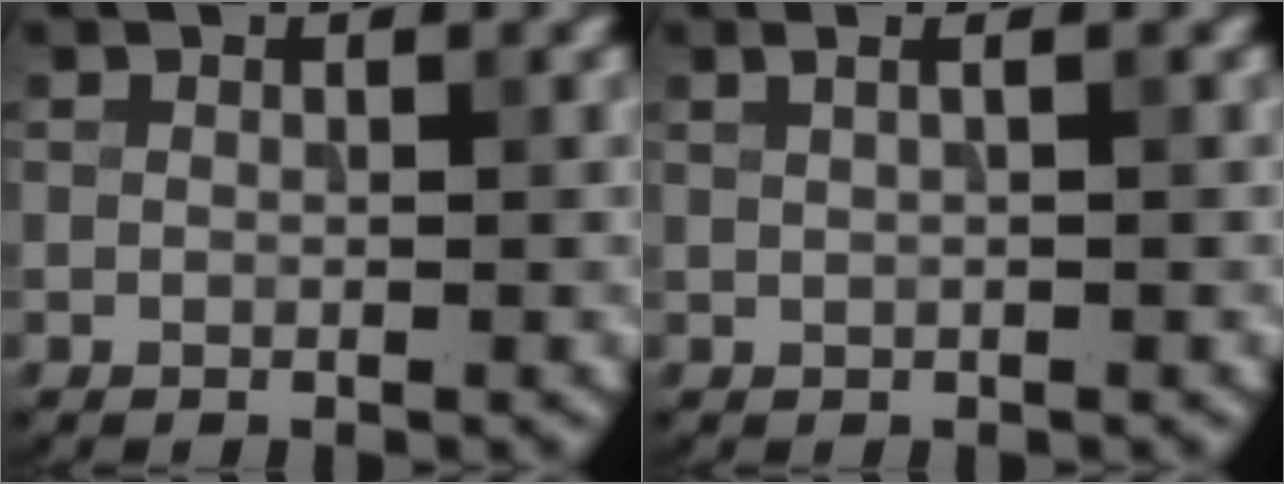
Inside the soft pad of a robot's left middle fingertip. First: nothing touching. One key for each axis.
{"total": 2.5, "fx": 1.1, "fy": 1.3, "fz": 1.9, "tx": -0.012, "ty": 0.010, "tz": -0.008}